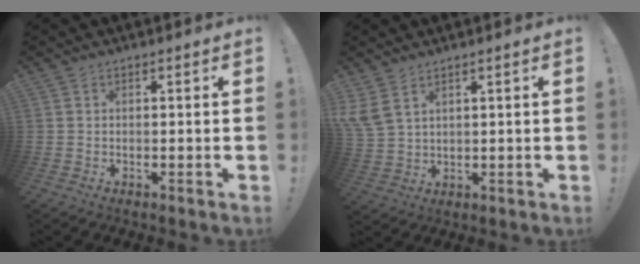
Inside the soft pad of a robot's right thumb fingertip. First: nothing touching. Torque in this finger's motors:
{"motor_torque": [0.81, 0.92, 0.51, 0.09, 0.09]}